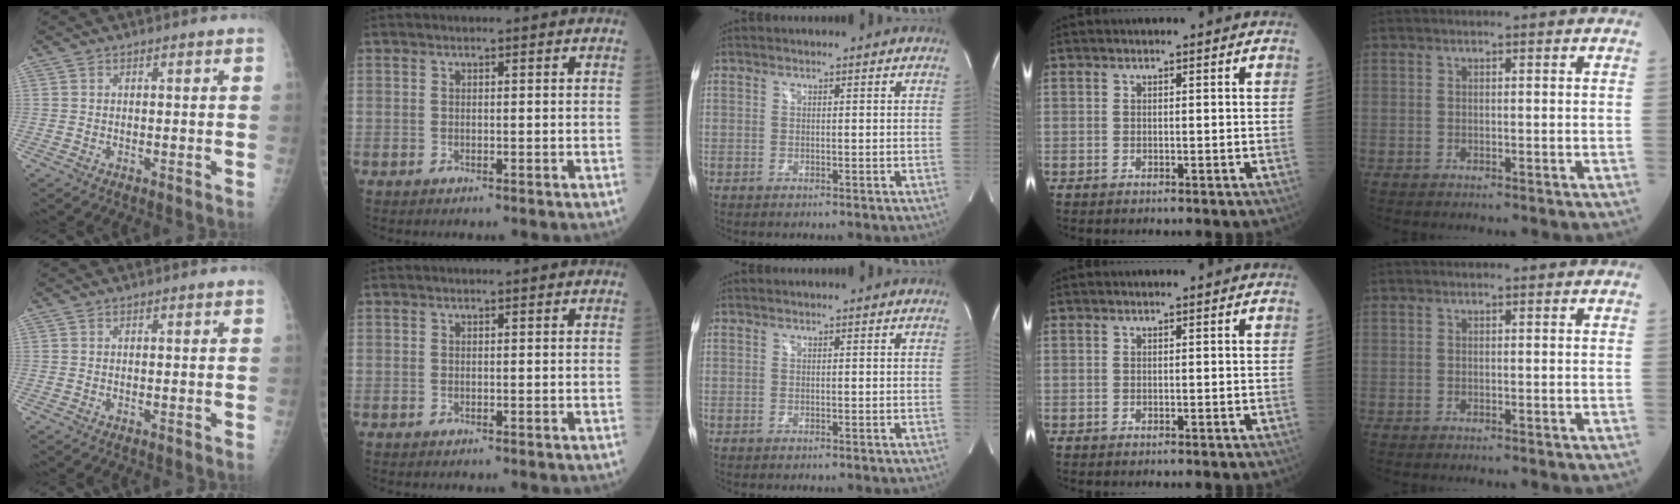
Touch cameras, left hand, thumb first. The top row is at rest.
{}